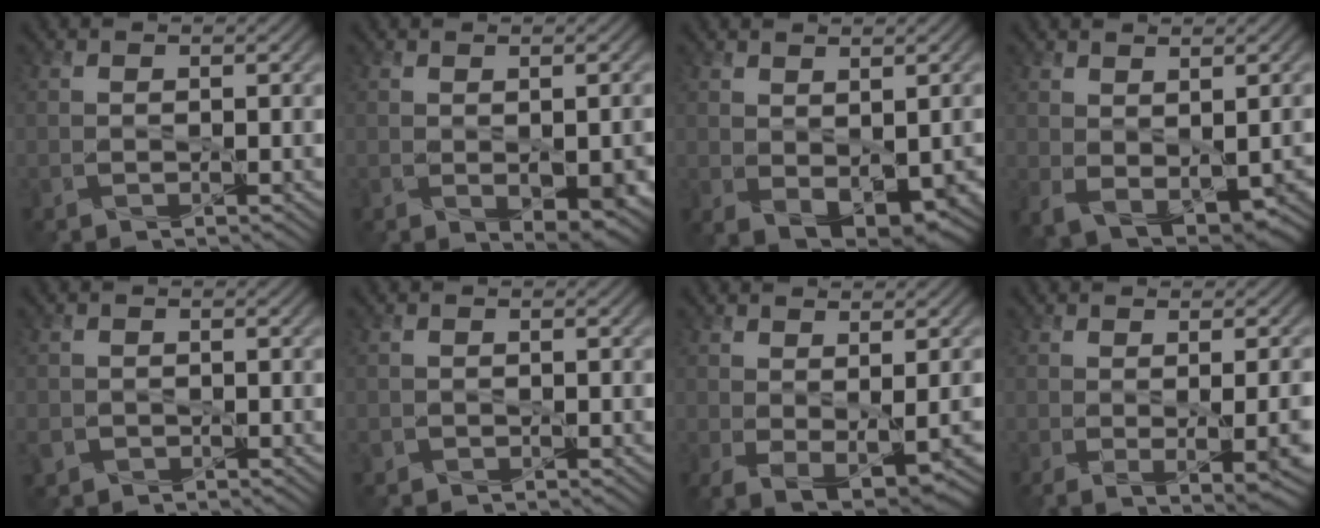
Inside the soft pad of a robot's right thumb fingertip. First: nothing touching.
{"total": 3.9, "force": [-0.8, 2.0, 3.2], "torque": [-0.054, -0.019, 0.003]}
{"total": 5.6, "force": [-0.7, 3.3, 4.4], "torque": [-0.084, -0.026, 0.008]}
{"total": 6.0, "force": [-0.3, 3.6, 4.8], "torque": [-0.094, -0.031, 0.017]}
{"total": 2.0, "force": [-0.9, 1.8, 0.4], "torque": [-0.013, -0.010, -0.020]}
{"total": 0.8, "force": [-0.3, 0.7, -0.1], "torque": [0.004, -0.006, -0.009]}
{"total": 5.3, "force": [-0.3, 2.3, 4.8], "torque": [-0.095, -0.020, 0.009]}
{"total": 6.5, "force": [-0.9, 2.1, 6.1], "torque": [-0.085, -0.011, 0.001]}